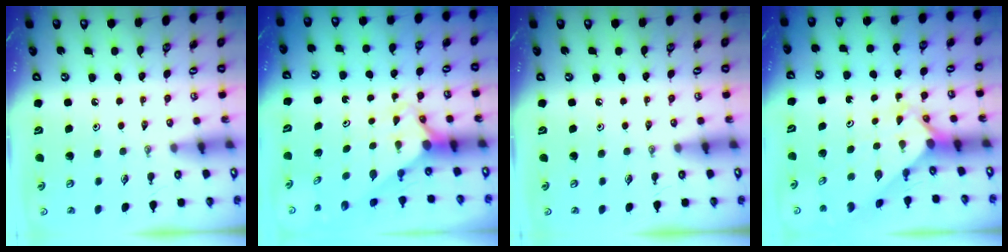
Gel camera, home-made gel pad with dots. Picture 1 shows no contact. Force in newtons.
{"total": 2.5, "press": 2.5, "slide": 0.2}
{"total": 0.0}
{"total": 2.7, "press": 2.6, "slide": 0.3}